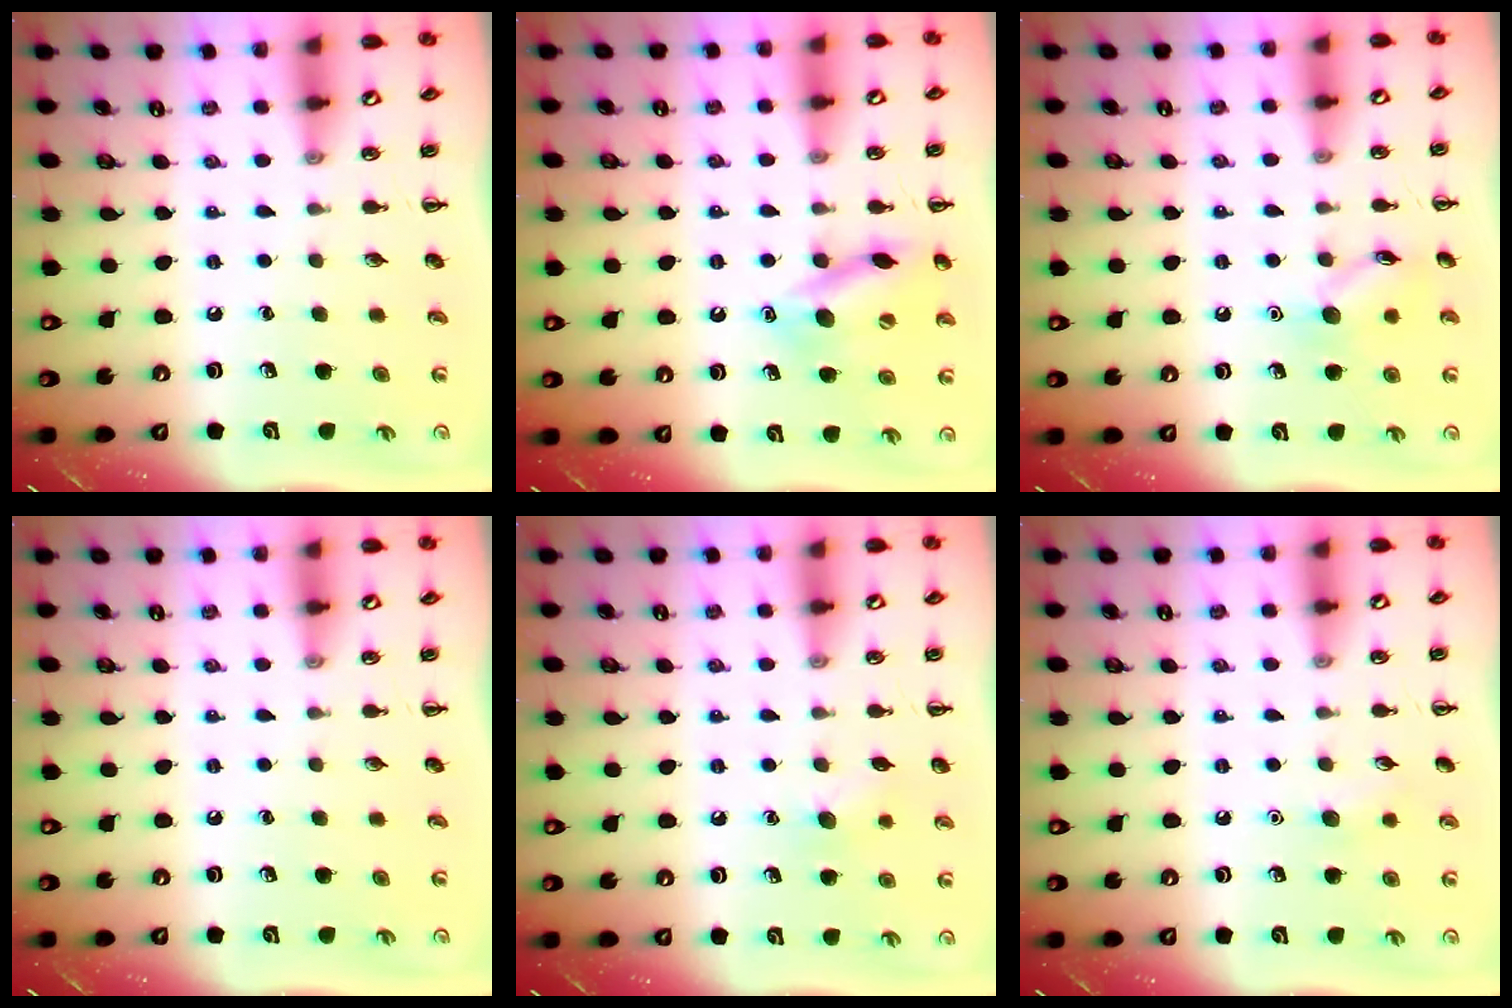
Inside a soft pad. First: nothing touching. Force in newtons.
{"total": 13.3, "press": 13.1, "slide": 2.3}
{"total": 9.5, "press": 9.4, "slide": 0.9}
{"total": 0.0}
{"total": 7.1, "press": 6.9, "slide": 1.9}
{"total": 5.2, "press": 5.0, "slide": 1.2}